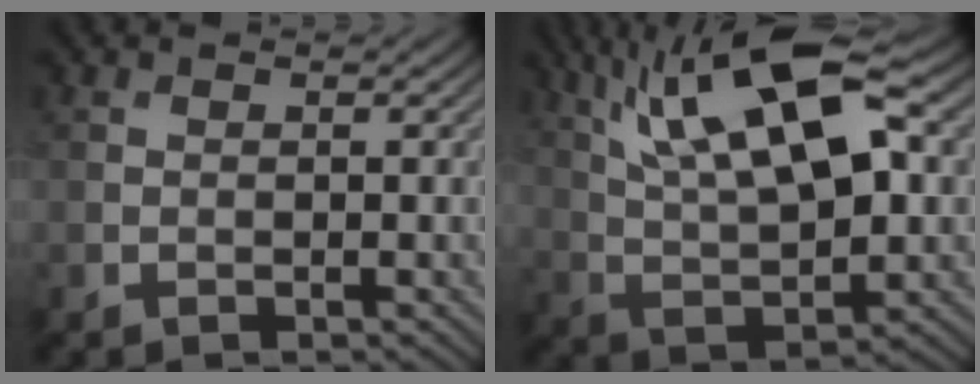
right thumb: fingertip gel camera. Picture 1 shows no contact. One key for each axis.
{"total": 16.2, "fx": 7.1, "fy": 5.7, "fz": 13.4, "tx": -0.267, "ty": 0.017, "tz": 0.121}